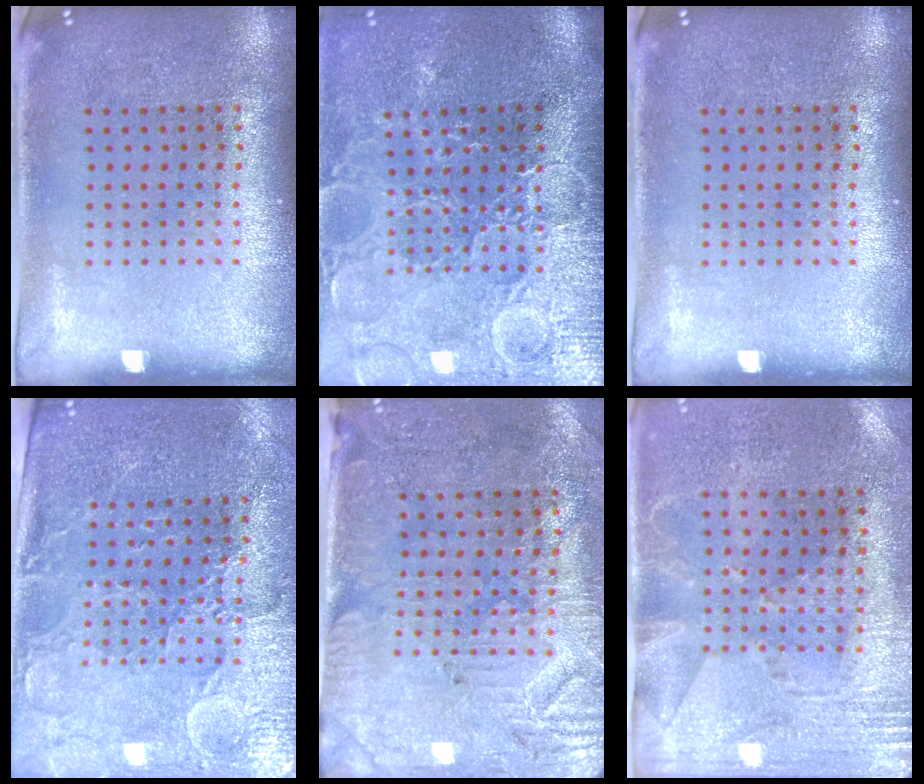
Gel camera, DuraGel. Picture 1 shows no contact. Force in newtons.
{"total": 4.0, "press": 3.7, "slide": 1.5}
{"total": 0.0}
{"total": 3.6, "press": 3.3, "slide": 1.4}
{"total": 3.1, "press": 2.7, "slide": 1.4}
{"total": 2.8, "press": 2.3, "slide": 1.5}